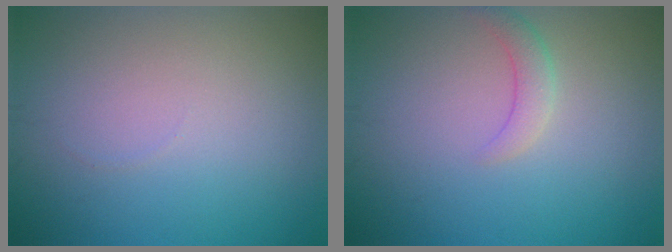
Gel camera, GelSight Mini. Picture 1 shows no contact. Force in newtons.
{"total": 1.8, "press": 1.8, "slide": 0.1}